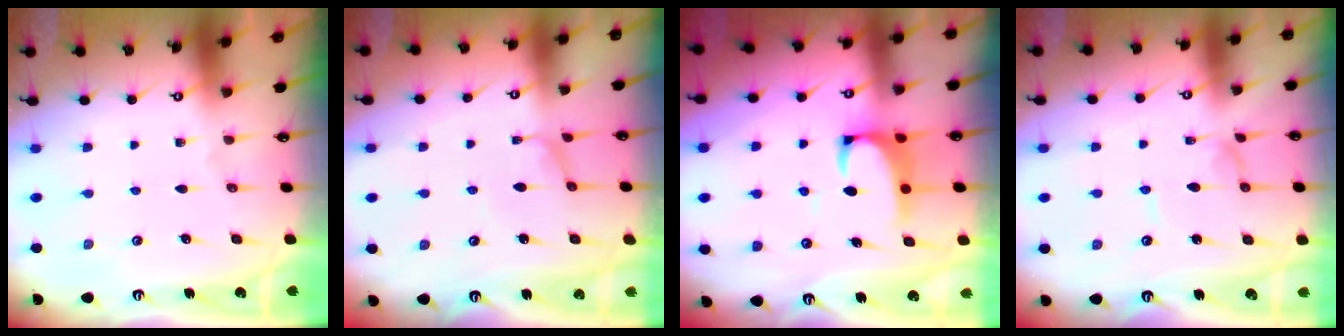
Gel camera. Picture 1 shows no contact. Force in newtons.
{"total": 0.6, "press": 0.4, "slide": 0.5}
{"total": 2.2, "press": 2.0, "slide": 1.0}
{"total": 0.0}